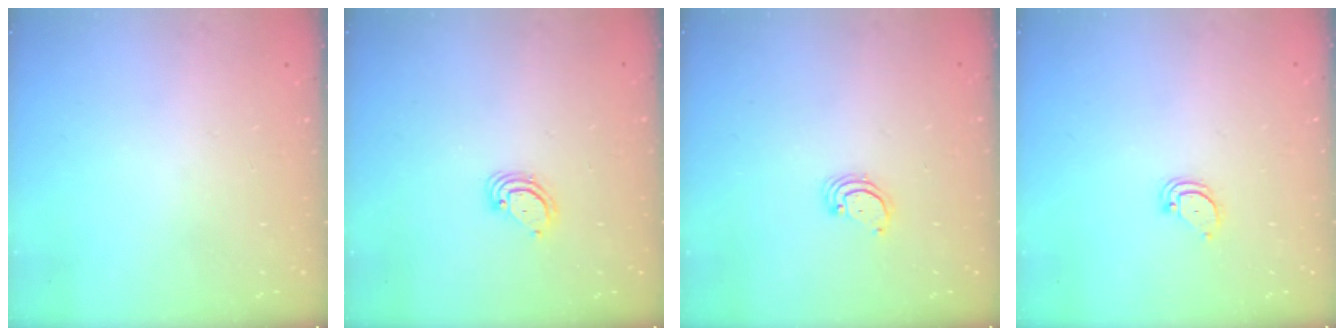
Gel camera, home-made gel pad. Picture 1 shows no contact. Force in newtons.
{"total": 3.8, "press": 3.8, "slide": 0.3}
{"total": 2.5, "press": 2.5, "slide": 0.2}
{"total": 3.0, "press": 3.0, "slide": 0.2}